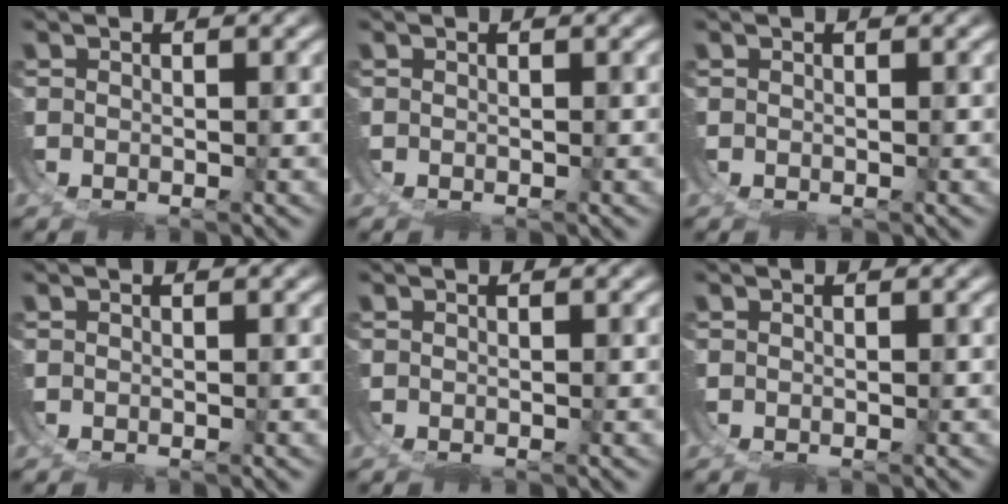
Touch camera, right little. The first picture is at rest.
{"total": 0.0}
{"total": 0.0}
{"total": 0.0}
{"total": 0.0}
{"total": 0.0}